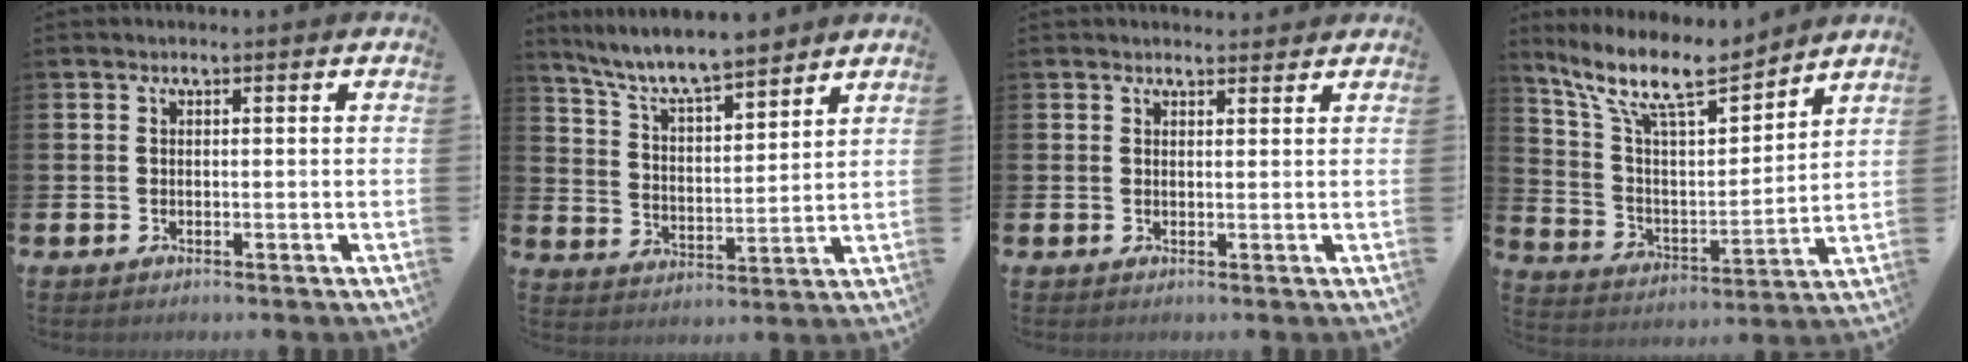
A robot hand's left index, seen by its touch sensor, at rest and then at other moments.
{"total": 7.9, "force": [7.3, 1.1, 2.8], "torque": [-0.089, -0.044, 0.130]}
{"total": 1.6, "force": [1.5, 0.3, 0.0], "torque": [0.006, -0.007, 0.026]}
{"total": 11.7, "force": [9.8, 2.8, 5.7], "torque": [-0.144, -0.053, 0.173]}